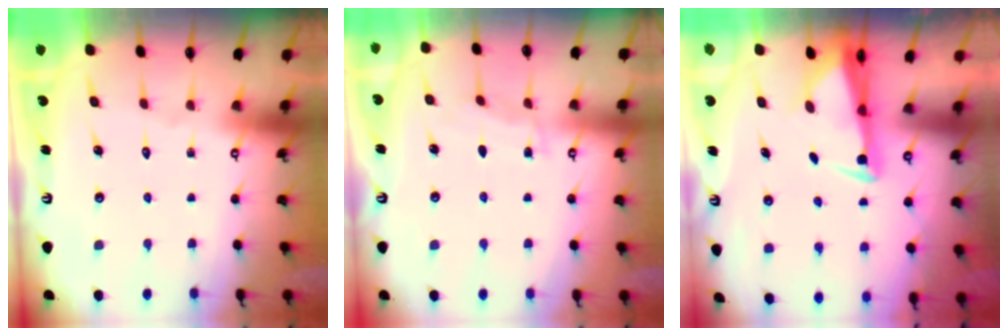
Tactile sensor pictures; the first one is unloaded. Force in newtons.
{"total": 2.9, "press": 2.9, "slide": 0.3}
{"total": 2.8, "press": 2.6, "slide": 1.0}